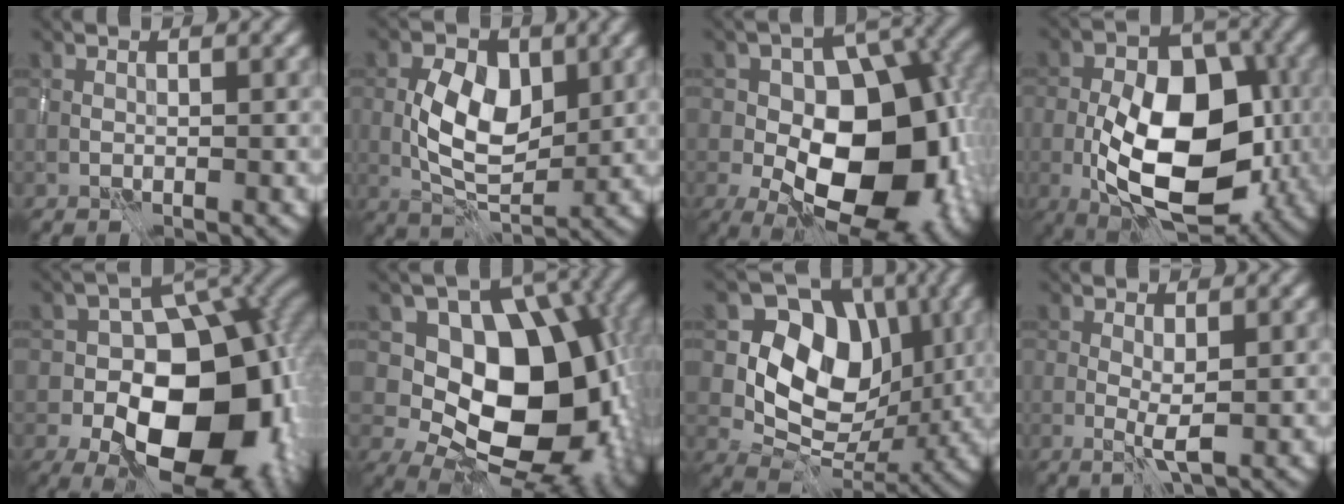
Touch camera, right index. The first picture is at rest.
{"total": 6.3, "force": [0.3, 3.9, 5.0], "torque": [-0.091, -0.002, 0.001]}
{"total": 15.4, "force": [-3.6, 9.5, 11.6], "torque": [-0.156, -0.017, -0.057]}
{"total": 12.0, "force": [-2.8, 6.8, 9.5], "torque": [-0.155, -0.006, -0.054]}
{"total": 16.8, "force": [-4.6, 10.8, 12.0], "torque": [-0.142, -0.017, -0.065]}
{"total": 13.7, "force": [-0.7, 9.4, 10.0], "torque": [-0.106, -0.008, -0.017]}
{"total": 8.6, "force": [1.3, 6.8, 5.1], "torque": [-0.075, -0.014, 0.011]}
{"total": 1.7, "force": [-0.1, 0.2, 1.7], "torque": [-0.031, -0.006, -0.003]}